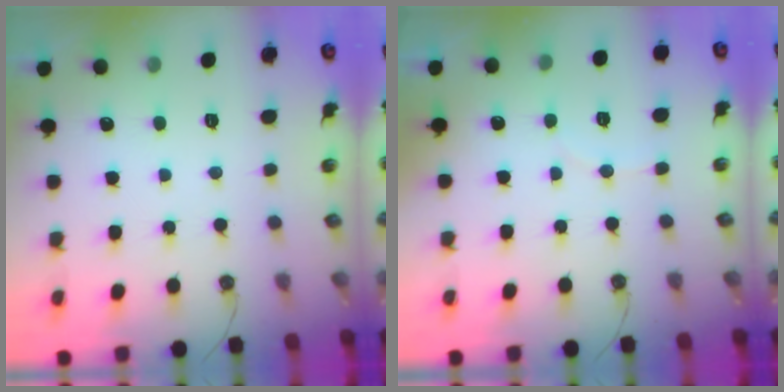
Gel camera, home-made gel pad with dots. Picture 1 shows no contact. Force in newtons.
{"total": 3.2, "press": 3.2, "slide": 0.6}